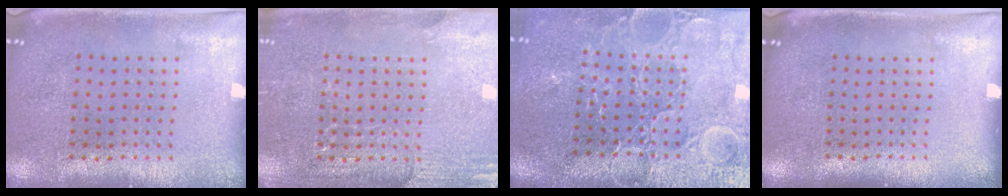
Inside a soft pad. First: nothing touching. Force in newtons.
{"total": 2.9, "press": 2.9, "slide": 0.4}
{"total": 3.9, "press": 3.7, "slide": 1.2}
{"total": 0.0}